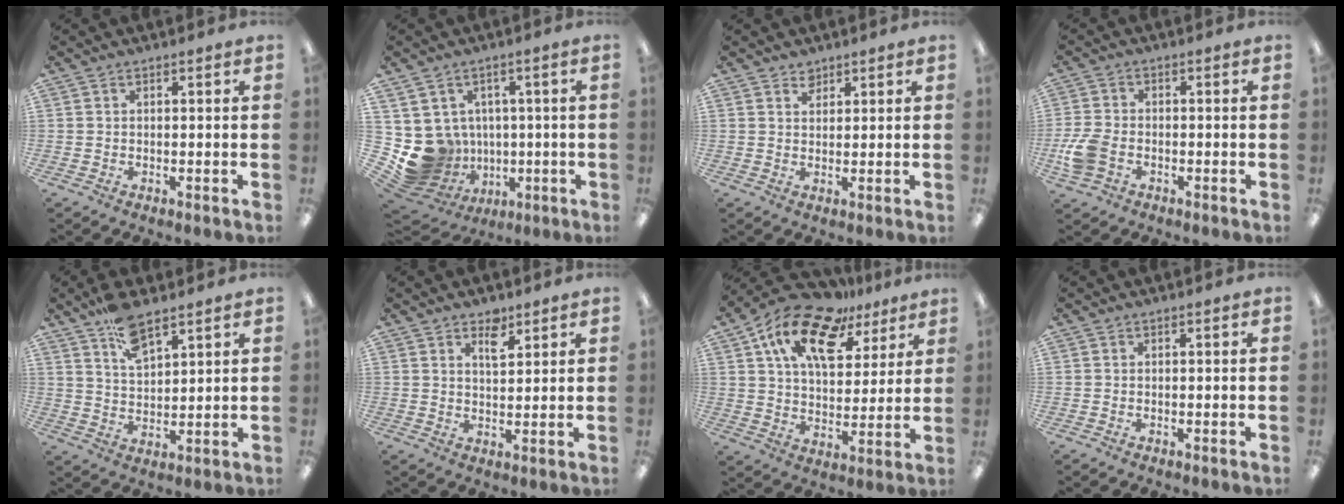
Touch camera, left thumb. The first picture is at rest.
{"total": 10.3, "force": [-1.7, 9.8, 2.5], "torque": [-0.086, -0.012, -0.012]}
{"total": 2.4, "force": [2.0, 1.3, 0.4], "torque": [-0.002, -0.007, 0.037]}
{"total": 7.0, "force": [-2.7, 4.6, 4.5], "torque": [-0.092, 0.009, -0.046]}
{"total": 9.1, "force": [6.6, 3.5, 5.2], "torque": [-0.086, -0.033, 0.115]}
{"total": 4.7, "force": [3.3, 2.1, 2.7], "torque": [-0.028, -0.019, 0.053]}
{"total": 17.2, "force": [11.1, 8.6, 9.9], "torque": [-0.186, -0.053, 0.198]}
{"total": 0.0}